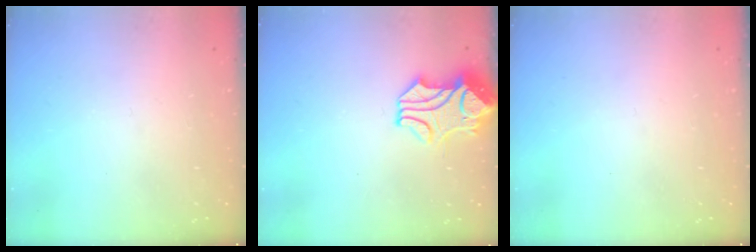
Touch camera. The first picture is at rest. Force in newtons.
{"total": 2.0, "press": 1.7, "slide": 1.1}
{"total": 0.0}